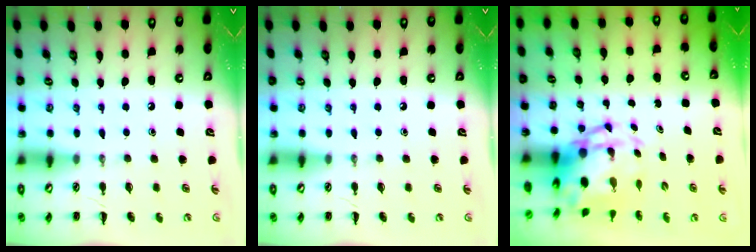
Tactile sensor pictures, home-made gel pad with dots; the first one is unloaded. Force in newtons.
{"total": 0.0}
{"total": 6.8, "press": 6.5, "slide": 2.0}